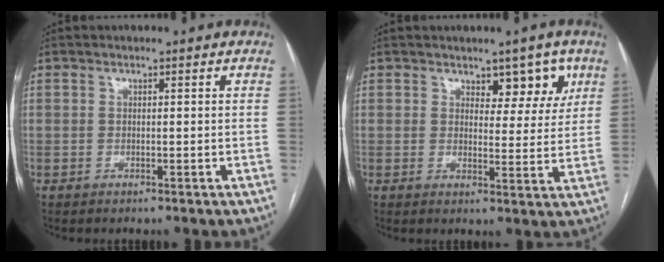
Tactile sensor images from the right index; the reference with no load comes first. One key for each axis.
{"total": 5.2, "fx": 3.3, "fy": 2.8, "fz": 2.9, "tx": -0.017, "ty": 0.001, "tz": 0.043}